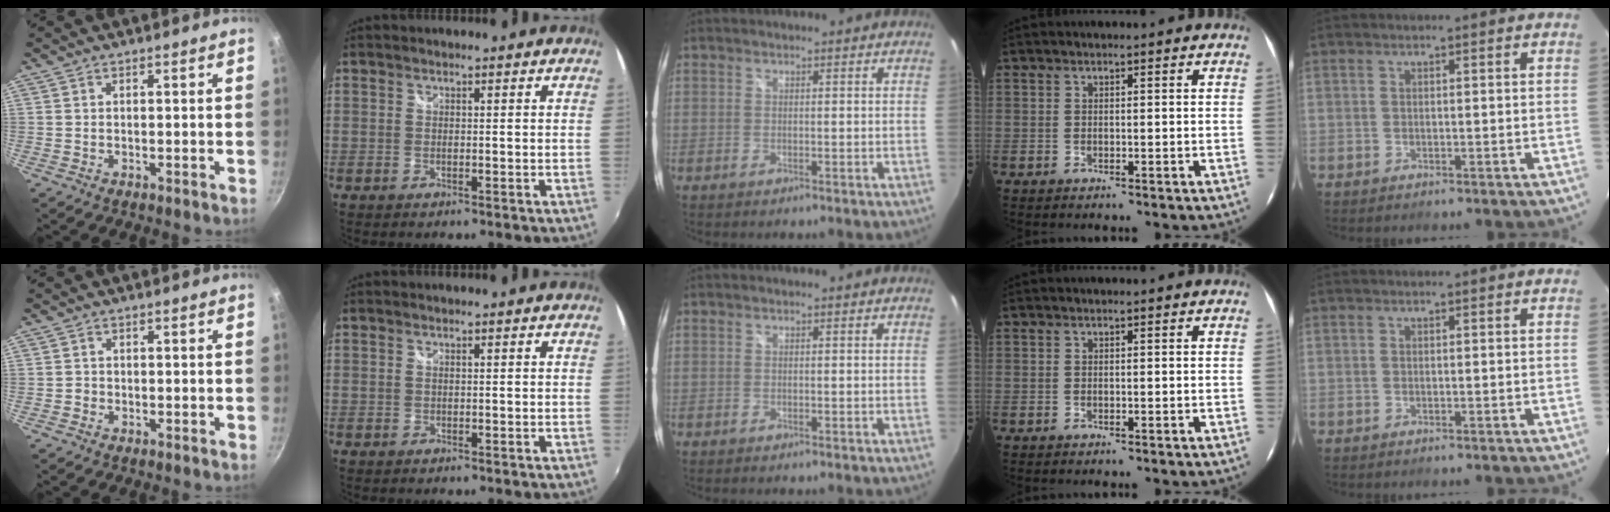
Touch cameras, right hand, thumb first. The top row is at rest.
{"thumb": {"total": 0.9, "force": [-0.4, 0.8, 0.1], "torque": [0.000, 0.002, -0.007]}}